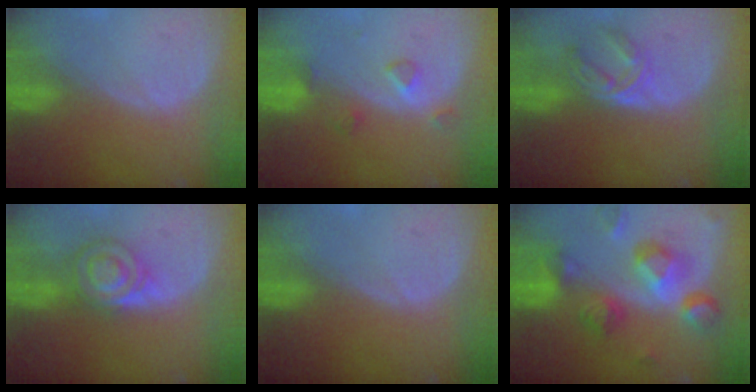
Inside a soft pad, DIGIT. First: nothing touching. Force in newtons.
{"total": 3.0, "press": 2.8, "slide": 0.9}
{"total": 5.6, "press": 4.7, "slide": 3.0}
{"total": 6.1, "press": 5.9, "slide": 1.8}
{"total": 0.0}
{"total": 10.5, "press": 9.4, "slide": 4.7}